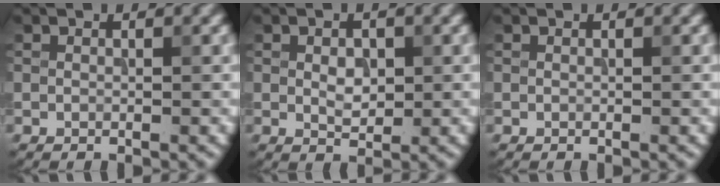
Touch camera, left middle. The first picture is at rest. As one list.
[{"total": 2.0, "force": [0.2, 1.3, 1.6], "torque": [-0.028, -0.001, 0.005]}, {"total": 0.0}]